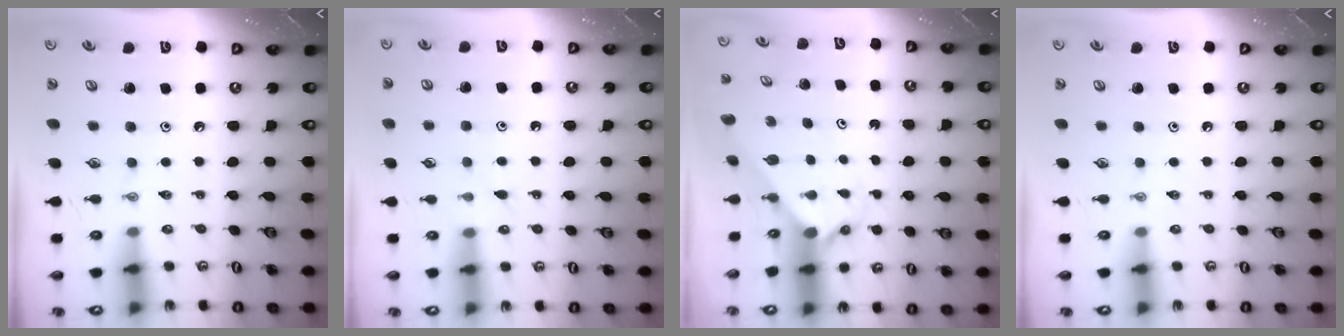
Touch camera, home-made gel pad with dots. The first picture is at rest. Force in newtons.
{"total": 5.1, "press": 5.1, "slide": 0.5}
{"total": 1.7, "press": 1.7, "slide": 0.2}
{"total": 0.0}